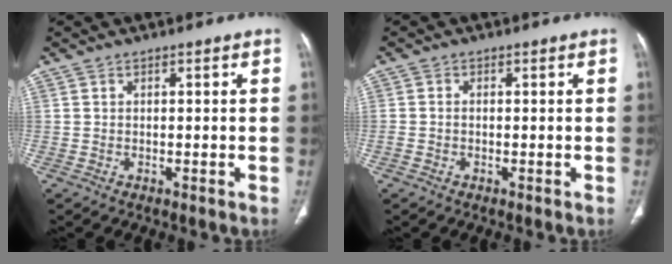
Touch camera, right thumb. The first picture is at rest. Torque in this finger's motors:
{"motor_torque": [0.32, -0.32, -0.16, -0.09, -0.05]}